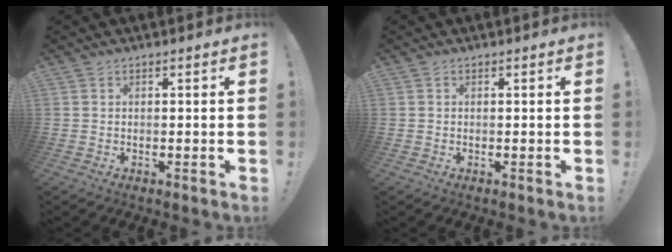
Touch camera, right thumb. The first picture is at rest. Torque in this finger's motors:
{"motor_torque": [0.01, -0.01, 0.01, -0.01, 0.00]}